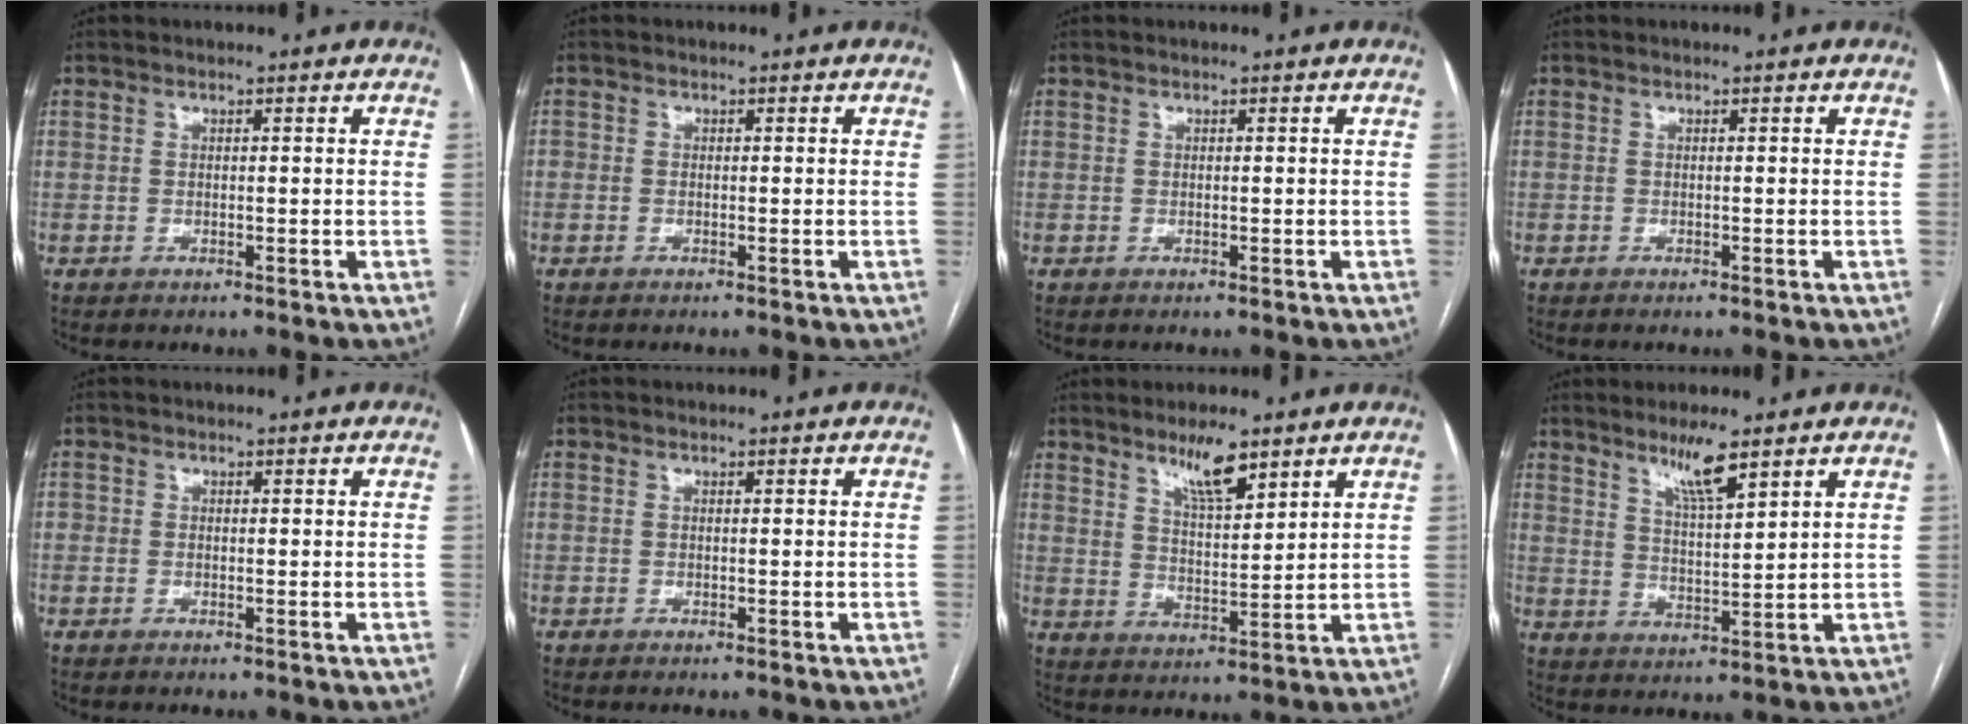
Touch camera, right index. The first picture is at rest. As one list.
[{"total": 0.6, "force": [-0.3, 0.3, 0.4], "torque": [-0.006, 0.001, -0.004]}, {"total": 0.0}, {"total": 0.0}, {"total": 0.6, "force": [-0.3, 0.4, 0.4], "torque": [-0.006, 0.001, -0.003]}, {"total": 0.0}, {"total": 6.7, "force": [4.9, 1.3, 4.3], "torque": [-0.081, -0.004, 0.089]}, {"total": 6.1, "force": [4.4, 0.4, 4.2], "torque": [-0.076, -0.008, 0.082]}]